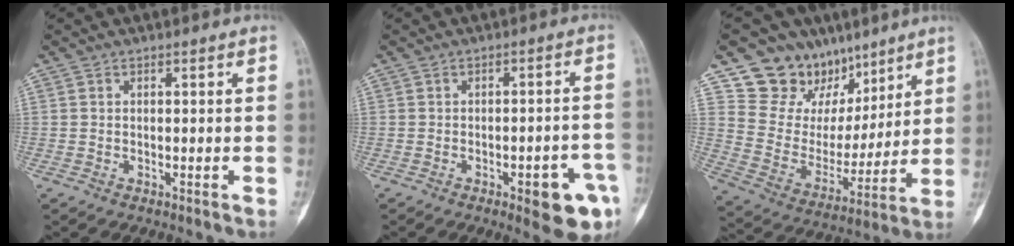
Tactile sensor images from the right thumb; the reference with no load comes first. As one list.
[{"total": 9.7, "force": [-4.1, 3.0, 8.2], "torque": [-0.082, 0.021, -0.042]}, {"total": 17.4, "force": [11.9, 12.1, 4.2], "torque": [-0.009, -0.052, 0.216]}]